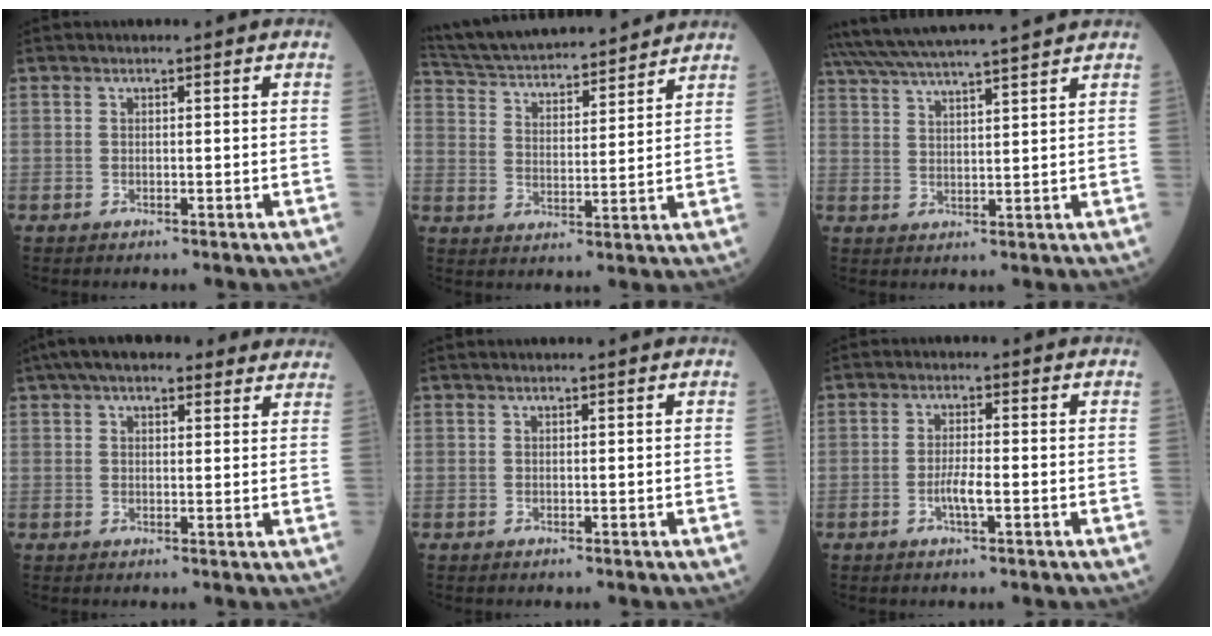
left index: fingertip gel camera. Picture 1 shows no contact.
{"total": 20.3, "force": [18.6, 3.4, 7.3], "torque": [-0.130, 0.033, 0.289]}
{"total": 19.6, "force": [18.0, 0.2, 7.9], "torque": [-0.141, 0.015, 0.267]}
{"total": 14.8, "force": [12.1, 4.4, 7.3], "torque": [-0.099, 0.052, 0.159]}
{"total": 2.3, "force": [2.1, 0.1, 1.1], "torque": [-0.003, 0.024, 0.029]}
{"total": 2.8, "force": [-1.0, 0.2, 2.6], "torque": [-0.046, -0.003, -0.020]}